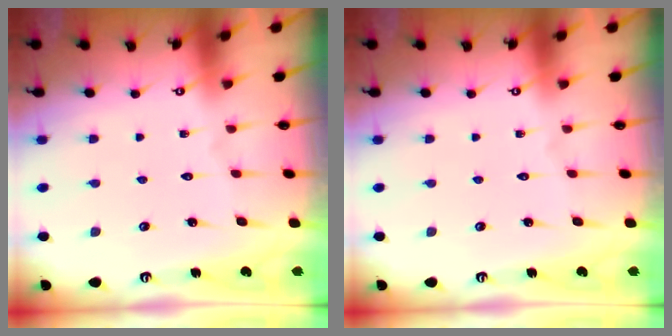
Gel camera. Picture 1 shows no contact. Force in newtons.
{"total": 0.0}